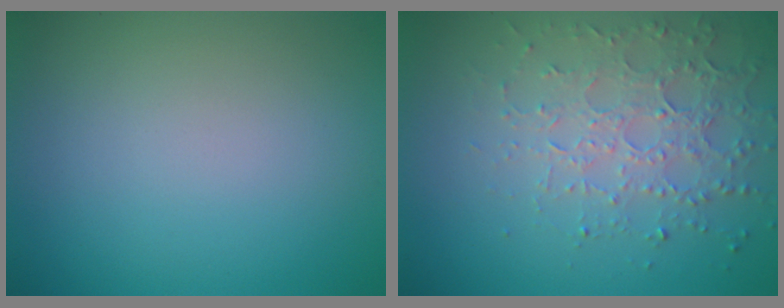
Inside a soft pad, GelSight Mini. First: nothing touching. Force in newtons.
{"total": 3.7, "press": 3.7, "slide": 0.5}